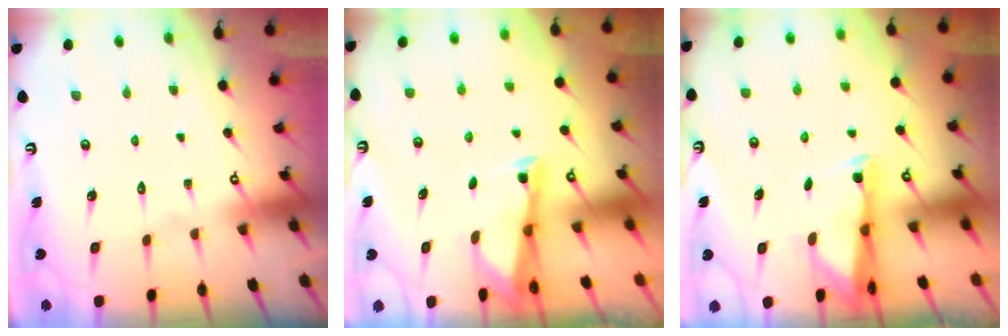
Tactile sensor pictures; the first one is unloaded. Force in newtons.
{"total": 2.6, "press": 2.6, "slide": 0.1}
{"total": 2.5, "press": 2.5, "slide": 0.5}